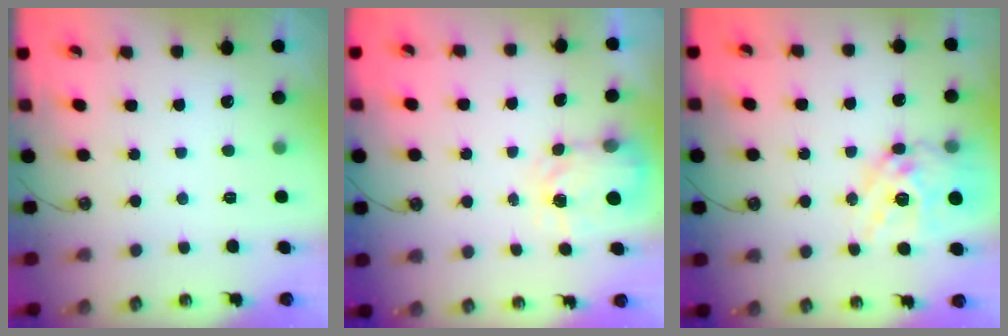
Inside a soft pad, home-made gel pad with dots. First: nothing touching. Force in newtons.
{"total": 3.8, "press": 3.8, "slide": 0.6}
{"total": 17.1, "press": 17.0, "slide": 1.7}